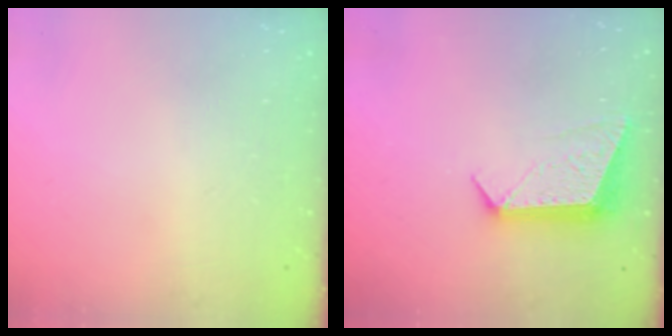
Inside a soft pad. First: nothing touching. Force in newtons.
{"total": 9.9, "press": 9.9, "slide": 0.5}